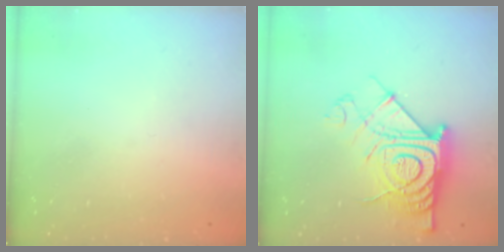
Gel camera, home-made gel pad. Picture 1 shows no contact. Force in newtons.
{"total": 18.1, "press": 18.0, "slide": 1.3}